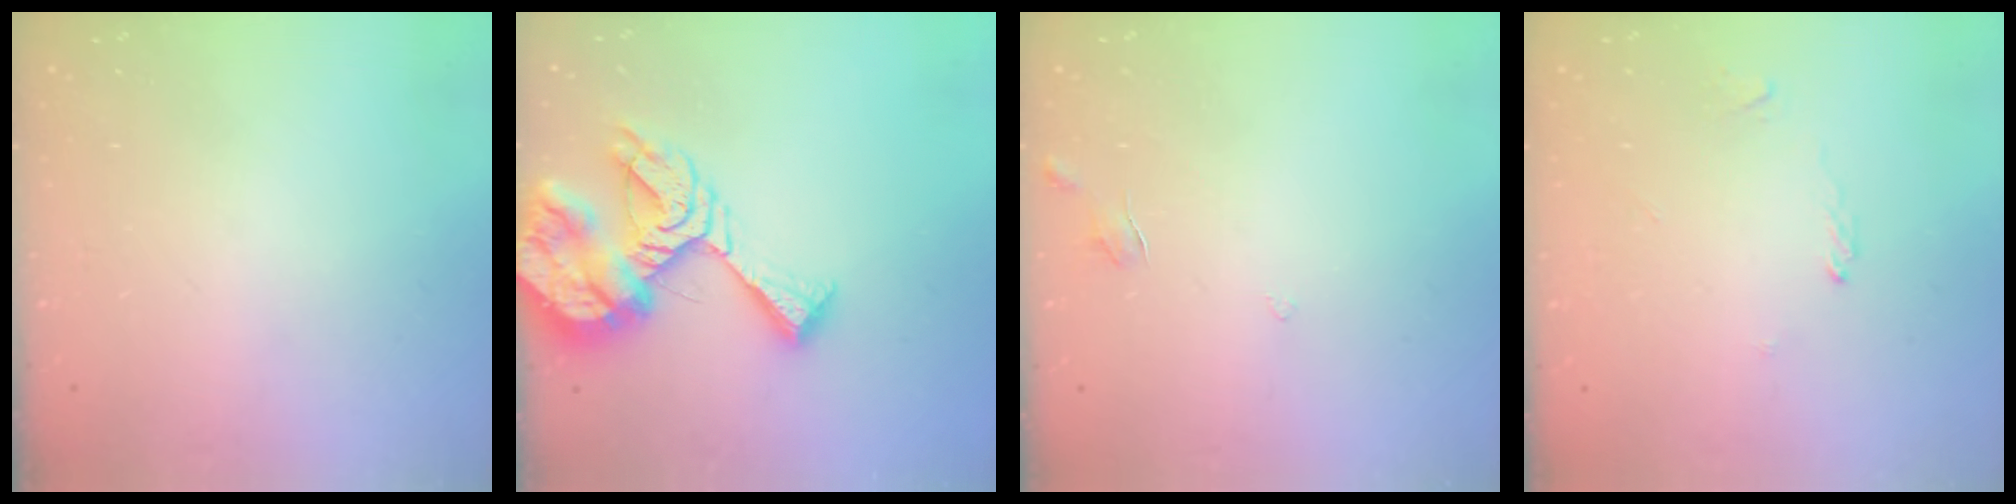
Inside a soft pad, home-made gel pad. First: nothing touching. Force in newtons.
{"total": 14.4, "press": 14.3, "slide": 1.7}
{"total": 4.1, "press": 4.1, "slide": 0.3}
{"total": 1.7, "press": 1.7, "slide": 0.3}